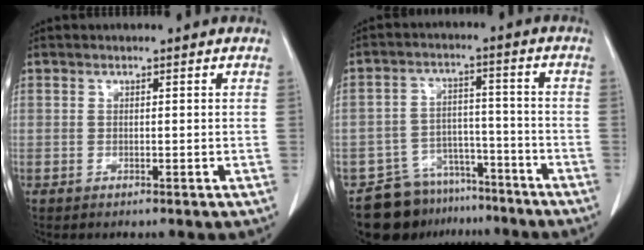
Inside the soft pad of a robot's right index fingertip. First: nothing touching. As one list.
[{"total": 10.4, "force": [-8.2, 6.1, 1.7], "torque": [-0.015, 0.037, -0.125]}]